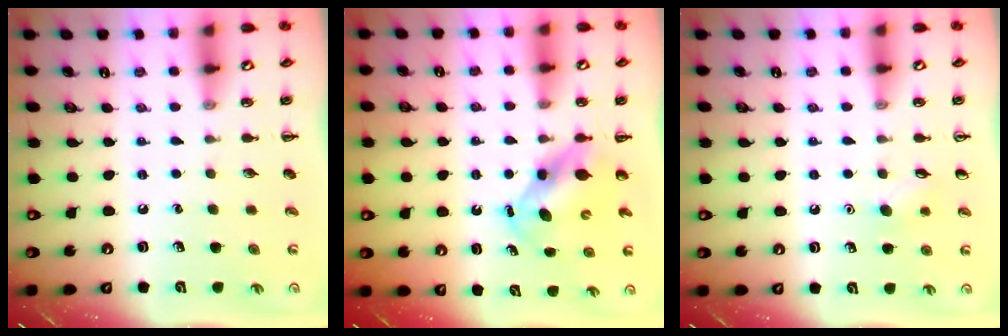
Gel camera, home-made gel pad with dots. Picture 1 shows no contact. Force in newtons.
{"total": 6.0, "press": 5.9, "slide": 0.7}
{"total": 6.0, "press": 5.8, "slide": 1.7}